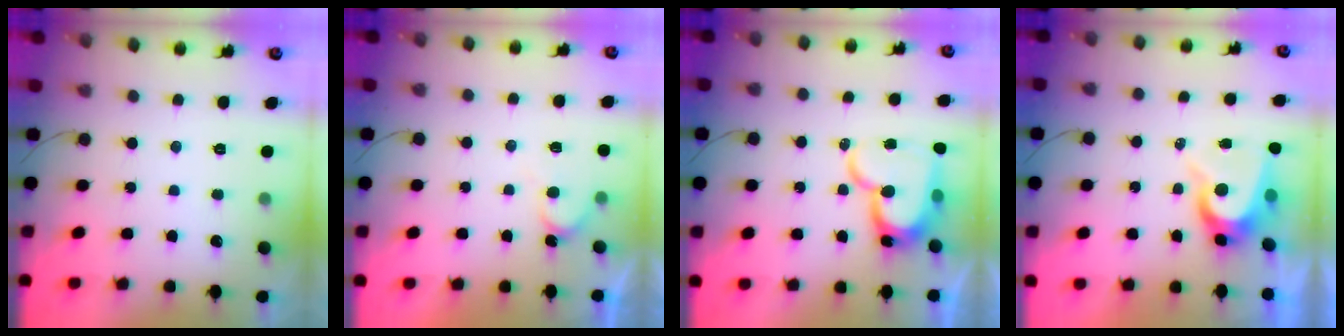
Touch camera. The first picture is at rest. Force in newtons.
{"total": 5.8, "press": 5.8, "slide": 0.3}
{"total": 18.0, "press": 17.9, "slide": 1.9}
{"total": 7.6, "press": 7.6, "slide": 0.5}